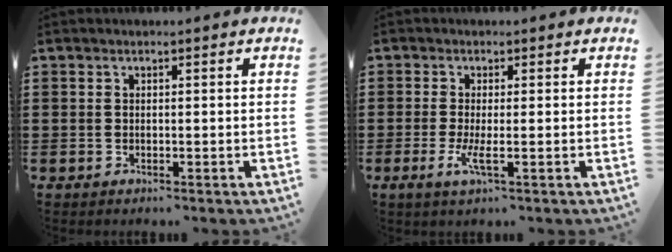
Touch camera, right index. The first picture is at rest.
{"total": 3.3, "force": [-0.8, 0.5, 3.2], "torque": [-0.069, -0.010, -0.018]}